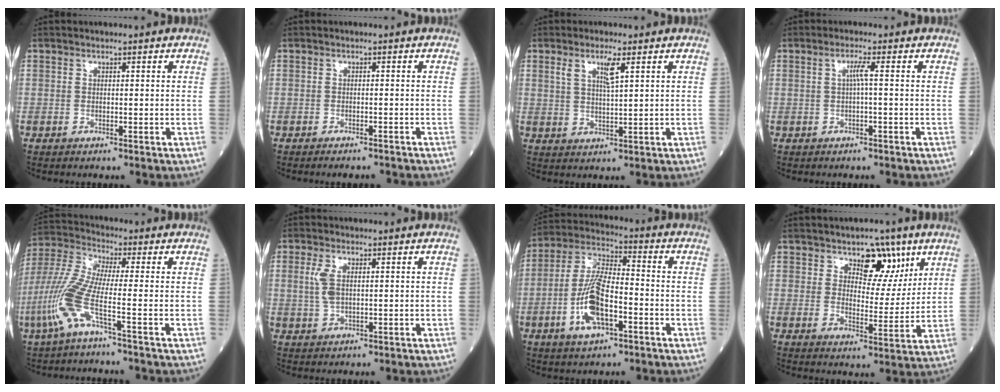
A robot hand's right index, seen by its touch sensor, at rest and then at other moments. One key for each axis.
{"total": 3.3, "fx": -3.1, "fy": 0.6, "fz": 0.9, "tx": -0.008, "ty": -0.004, "tz": -0.039}
{"total": 4.1, "fx": 1.9, "fy": 0.5, "fz": 3.6, "tx": -0.072, "ty": 0.000, "tz": 0.036}
{"total": 1.8, "fx": 0.0, "fy": -0.3, "fz": 1.8, "tx": -0.035, "ty": 0.003, "tz": 0.000}
{"total": 9.5, "fx": -3.7, "fy": 0.2, "fz": 8.7, "tx": -0.209, "ty": 0.001, "tz": -0.085}
{"total": 3.2, "fx": 0.7, "fy": 1.3, "fz": 2.9, "tx": -0.069, "ty": 0.003, "tz": 0.016}
{"total": 11.3, "fx": -3.5, "fy": 3.7, "fz": 10.1, "tx": -0.213, "ty": 0.006, "tz": -0.067}
{"total": 7.5, "fx": 4.5, "fy": 4.1, "fz": 4.4, "tx": -0.054, "ty": -0.002, "tz": 0.069}